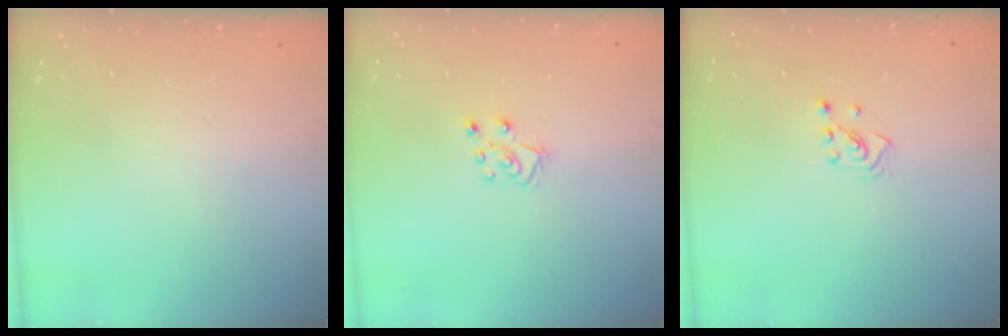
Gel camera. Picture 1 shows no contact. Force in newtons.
{"total": 6.8, "press": 6.8, "slide": 0.4}
{"total": 2.1, "press": 2.1, "slide": 0.3}